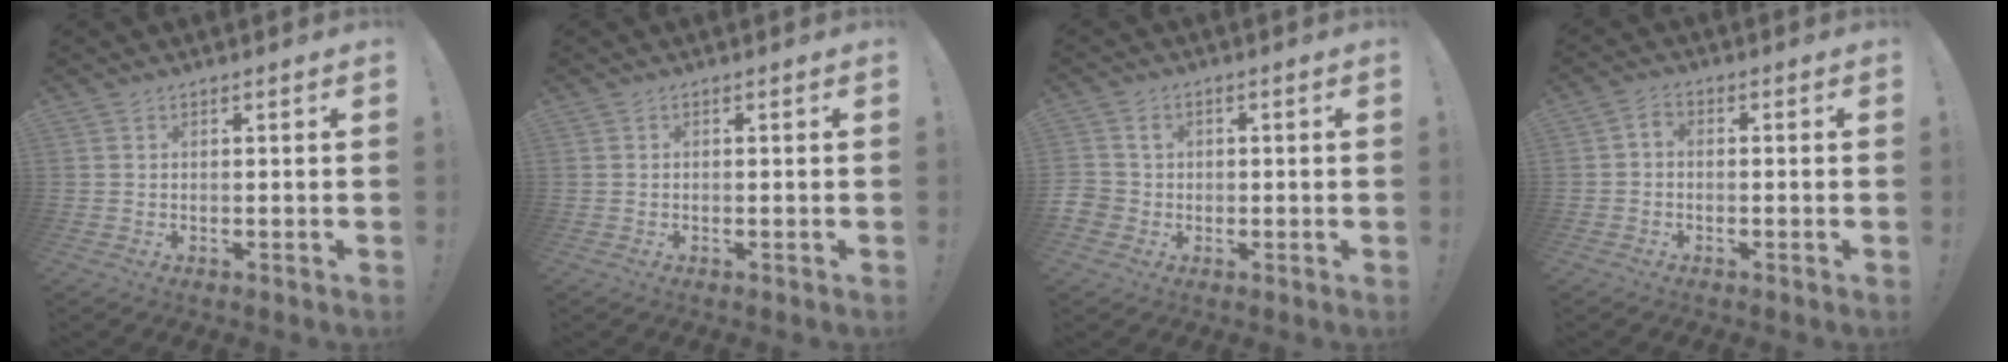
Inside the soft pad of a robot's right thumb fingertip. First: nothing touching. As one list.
[{"total": 0.0}, {"total": 4.8, "force": [0.1, 4.5, 1.6], "torque": [-0.050, 0.008, 0.004]}, {"total": 2.0, "force": [-0.9, 1.3, 1.2], "torque": [-0.029, 0.011, -0.016]}]